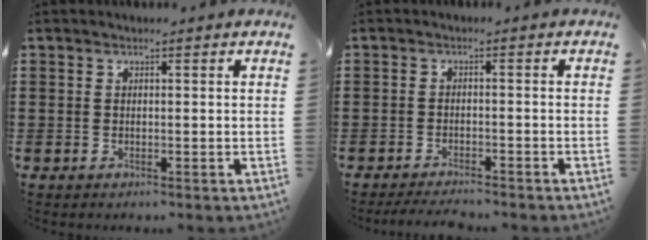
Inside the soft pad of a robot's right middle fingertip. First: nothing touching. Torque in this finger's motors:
{"motor_torque": [1.57, 0.57, 0.00, 0.04]}